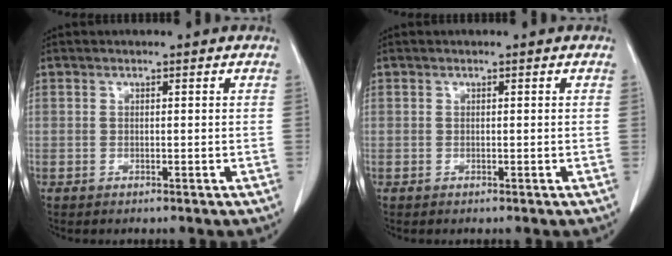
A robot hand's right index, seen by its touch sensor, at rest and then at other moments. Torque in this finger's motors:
{"motor_torque": [0.00, 0.00, 0.02, 0.00]}